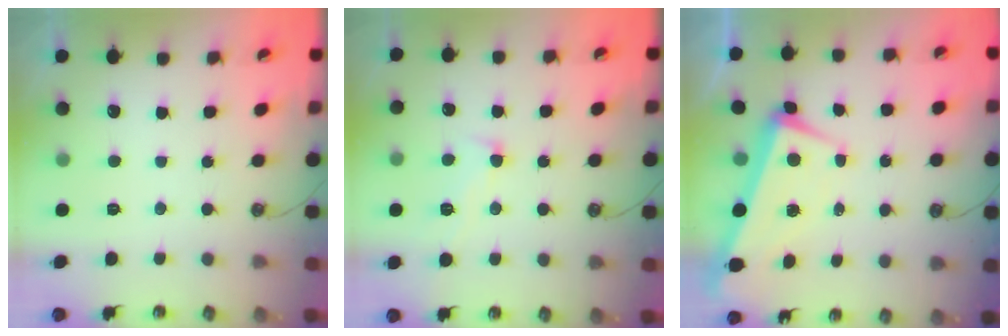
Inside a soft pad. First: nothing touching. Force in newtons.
{"total": 1.7, "press": 1.5, "slide": 0.9}
{"total": 0.9, "press": 0.0, "slide": 0.9}